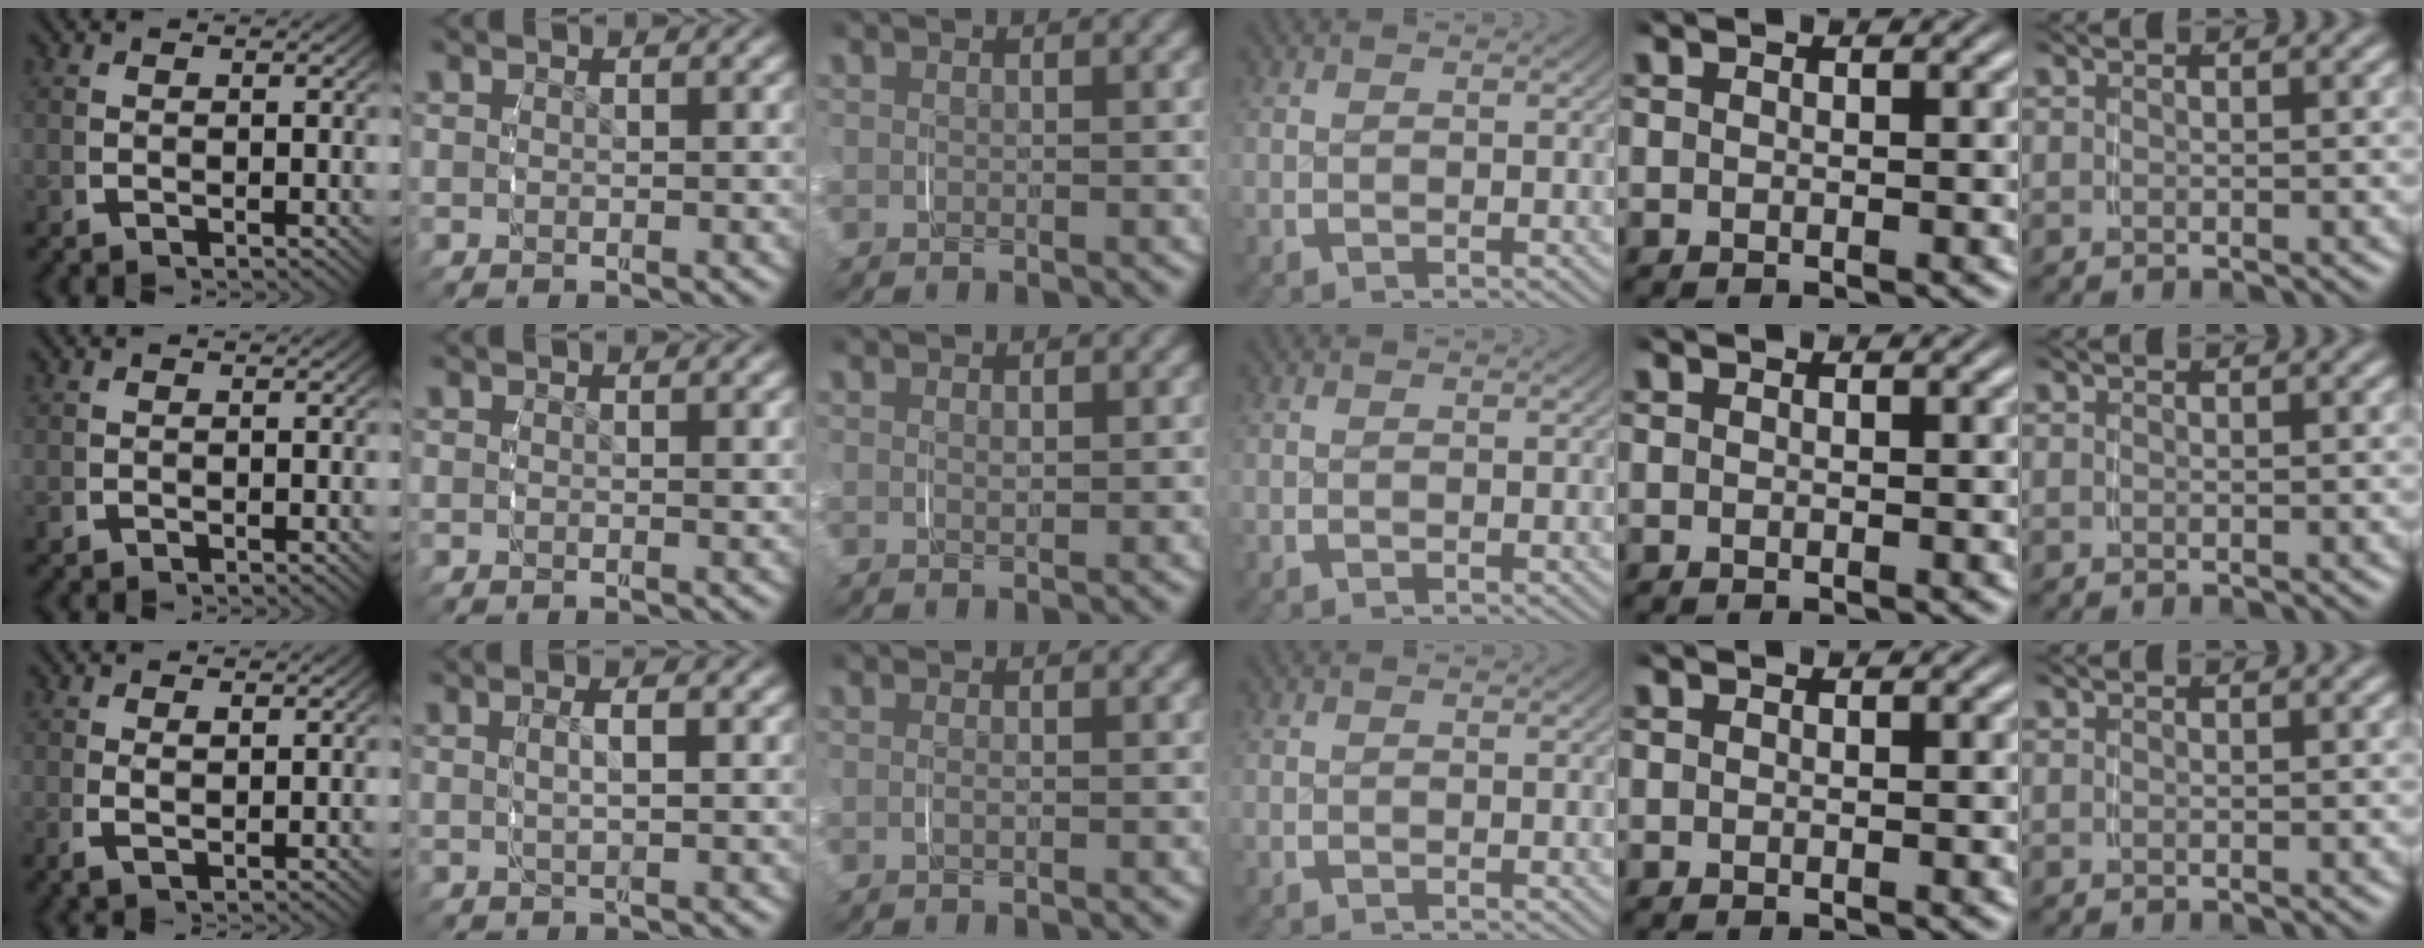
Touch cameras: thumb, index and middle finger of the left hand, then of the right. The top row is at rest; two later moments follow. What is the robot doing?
{"motion": "grasp_and_lifting", "object": "pen bag"}